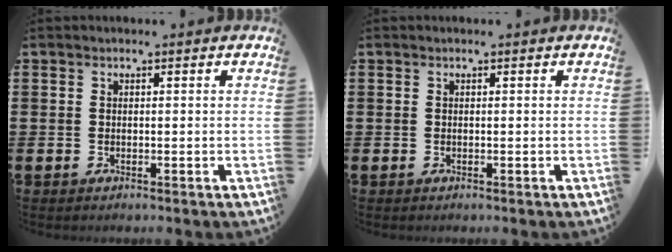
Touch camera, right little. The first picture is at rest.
{"total": 0.0}